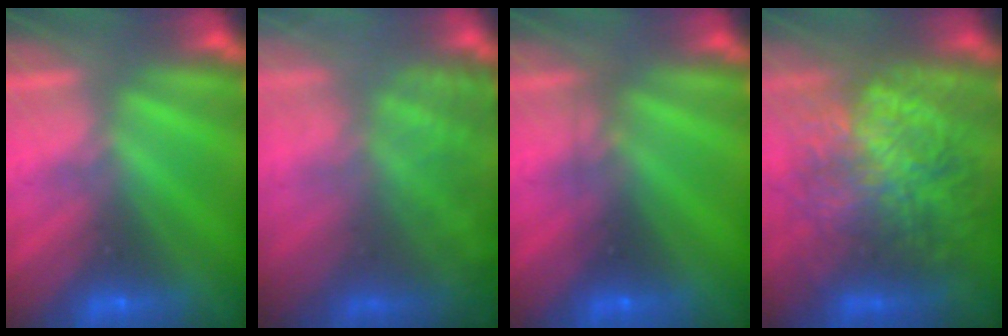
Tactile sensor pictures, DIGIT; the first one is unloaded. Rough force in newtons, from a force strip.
{"total": 10.2}
{"total": 2.3}
{"total": 9.5}